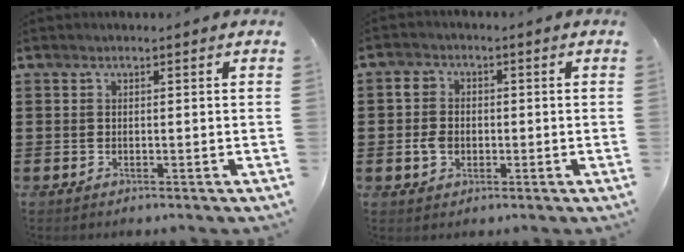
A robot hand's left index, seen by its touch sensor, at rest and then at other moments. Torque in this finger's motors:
{"motor_torque": [-0.02, 0.57, -0.63, -0.21]}